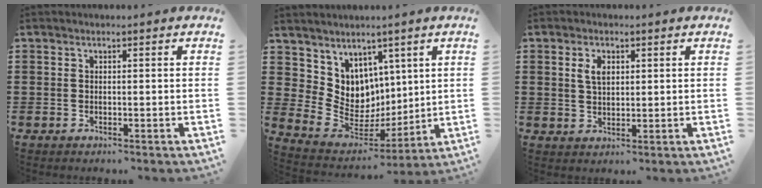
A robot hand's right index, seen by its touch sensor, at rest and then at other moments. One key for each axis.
{"total": 7.7, "fx": 3.6, "fy": 6.8, "fz": 0.6, "tx": -0.062, "ty": -0.055, "tz": 0.076}
{"total": 3.0, "fx": 1.0, "fy": 1.7, "fz": 2.3, "tx": -0.051, "ty": 0.007, "tz": 0.018}